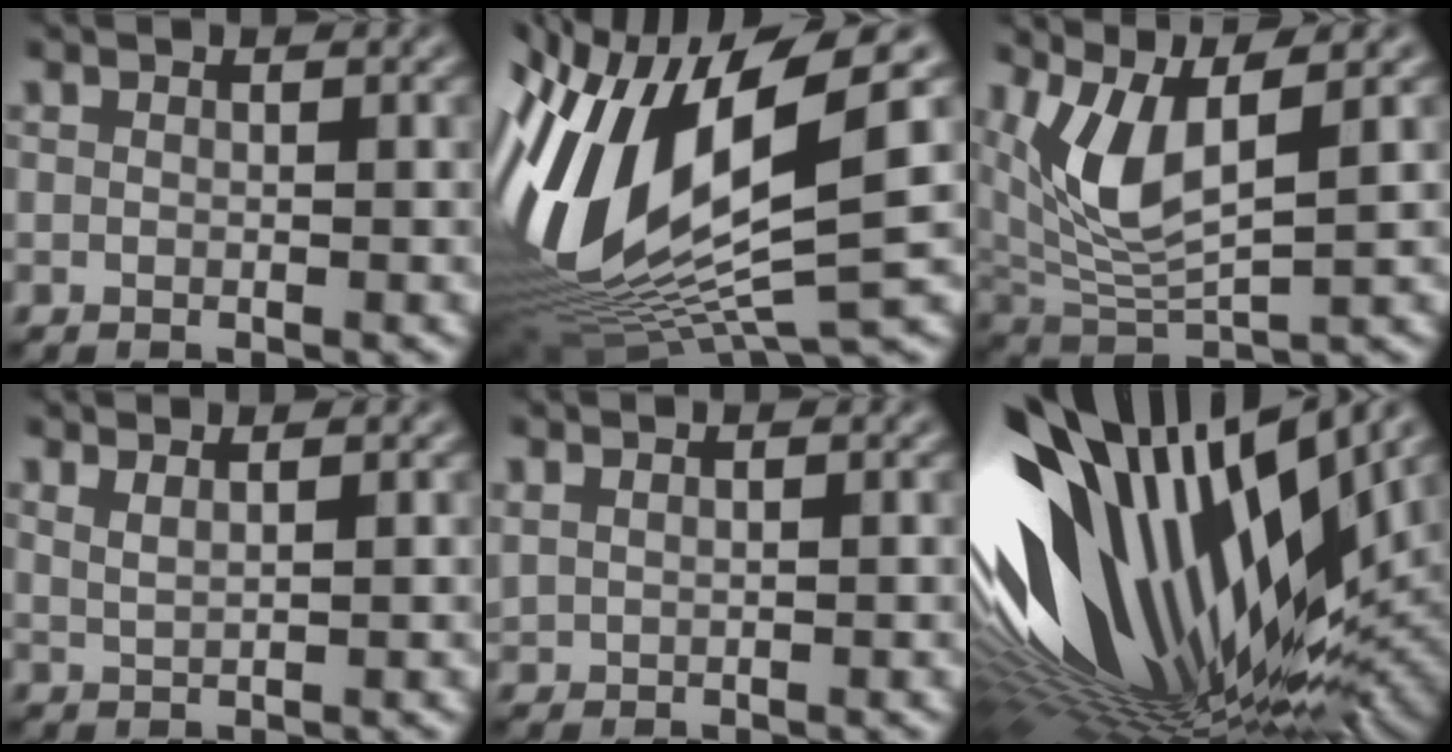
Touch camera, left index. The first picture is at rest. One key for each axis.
{"total": 15.8, "fx": 1.0, "fy": 6.3, "fz": 14.4, "tx": -0.311, "ty": -0.005, "tz": 0.023}
{"total": 6.3, "fx": 2.3, "fy": 2.4, "fz": 5.3, "tx": -0.122, "ty": -0.013, "tz": 0.047}
{"total": 2.0, "fx": 1.6, "fy": 0.6, "fz": 1.2, "tx": -0.008, "ty": 0.001, "tz": 0.013}
{"total": 0.9, "fx": 0.8, "fy": 0.2, "fz": 0.4, "tx": -0.015, "ty": 0.001, "tz": 0.020}
{"total": 18.4, "fx": 0.9, "fy": 9.9, "fz": 15.5, "tx": -0.304, "ty": 0.011, "tz": 0.001}